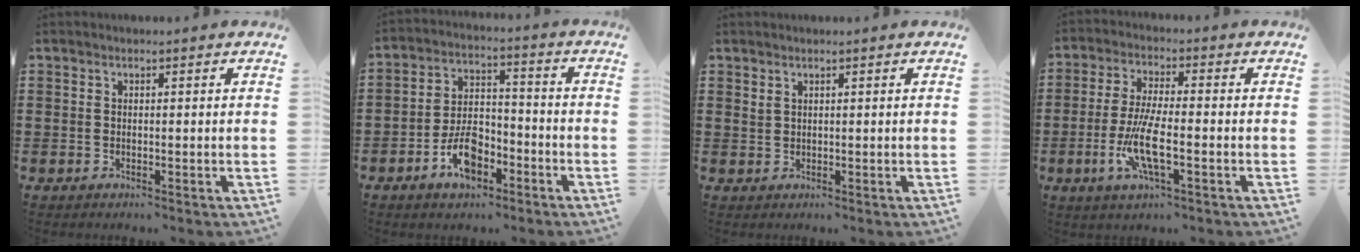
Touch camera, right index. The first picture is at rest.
{"total": 7.8, "force": [-4.0, 4.2, 5.3], "torque": [-0.110, 0.011, -0.076]}
{"total": 1.0, "force": [0.8, 0.5, 0.3], "torque": [-0.008, 0.003, 0.015]}
{"total": 8.0, "force": [-2.7, 1.9, 7.3], "torque": [-0.160, -0.014, -0.056]}